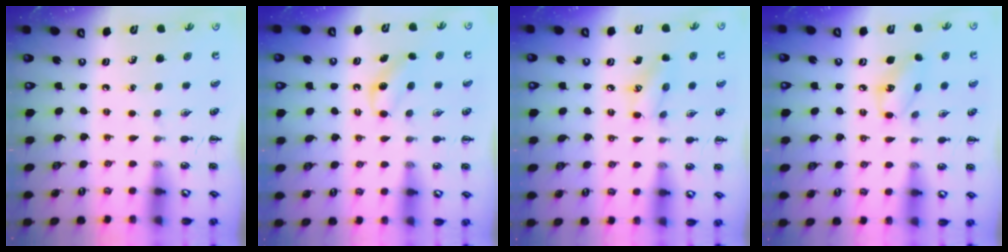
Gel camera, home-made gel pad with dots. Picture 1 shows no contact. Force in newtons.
{"total": 4.2, "press": 4.0, "slide": 1.3}
{"total": 9.1, "press": 9.0, "slide": 1.5}
{"total": 7.9, "press": 7.9, "slide": 0.5}